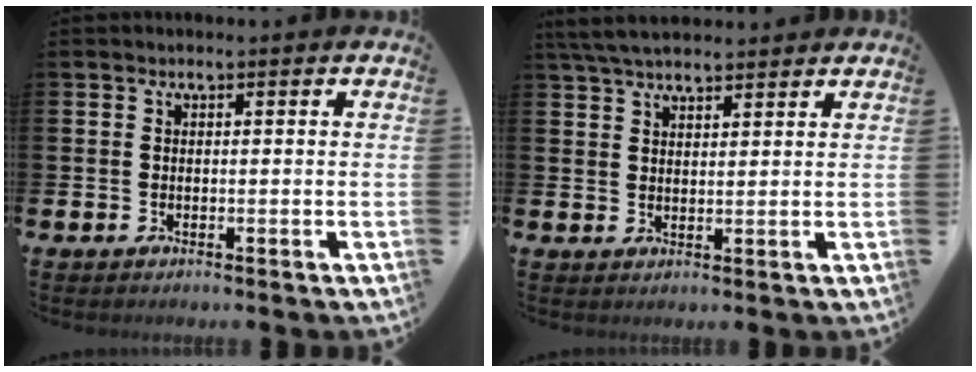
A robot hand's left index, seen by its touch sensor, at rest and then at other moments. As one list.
[{"total": 5.0, "force": [4.6, 1.1, 1.5], "torque": [-0.040, -0.009, 0.087]}]